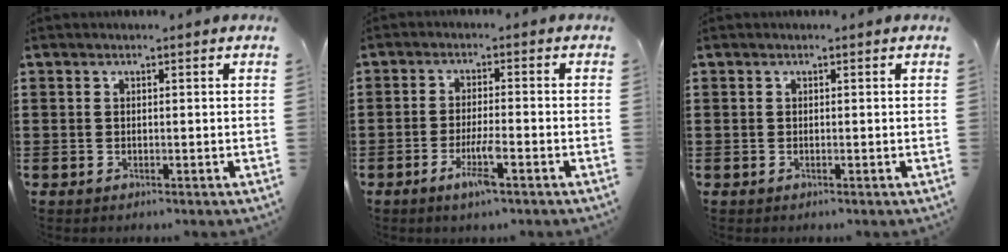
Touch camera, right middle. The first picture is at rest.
{"total": 4.8, "force": [-2.5, 0.6, 4.1], "torque": [-0.079, -0.008, -0.046]}
{"total": 0.0}